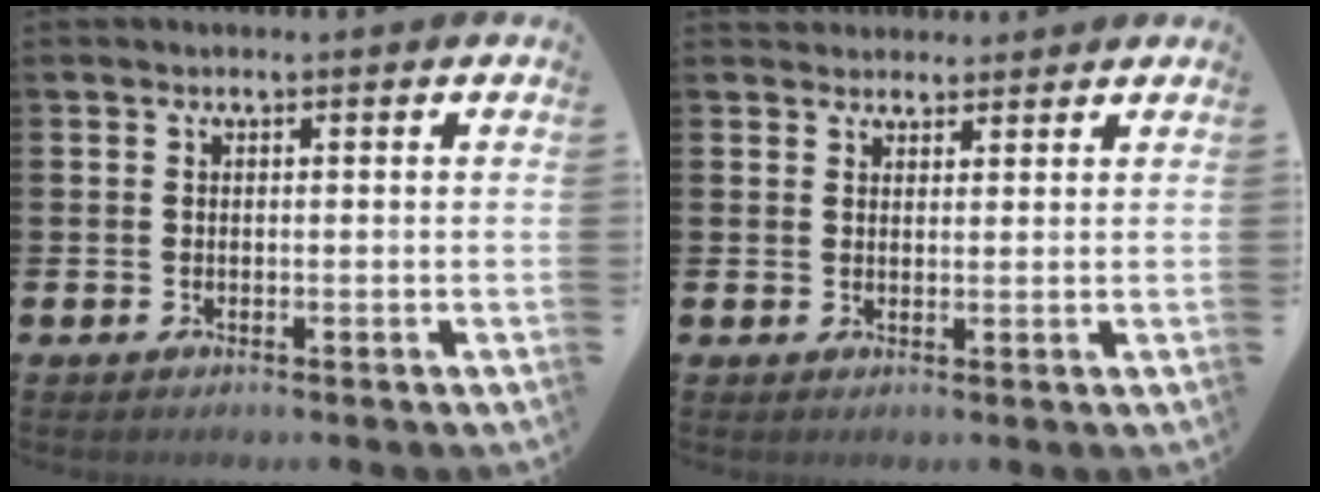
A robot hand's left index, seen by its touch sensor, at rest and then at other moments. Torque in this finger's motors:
{"motor_torque": [1.26, -0.88, 0.10, 0.01]}